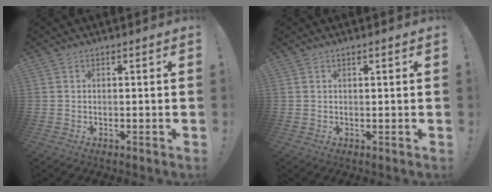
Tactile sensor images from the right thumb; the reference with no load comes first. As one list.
[{"total": 0.9, "force": [0.6, 0.1, 0.6], "torque": [-0.008, 0.000, 0.009]}]